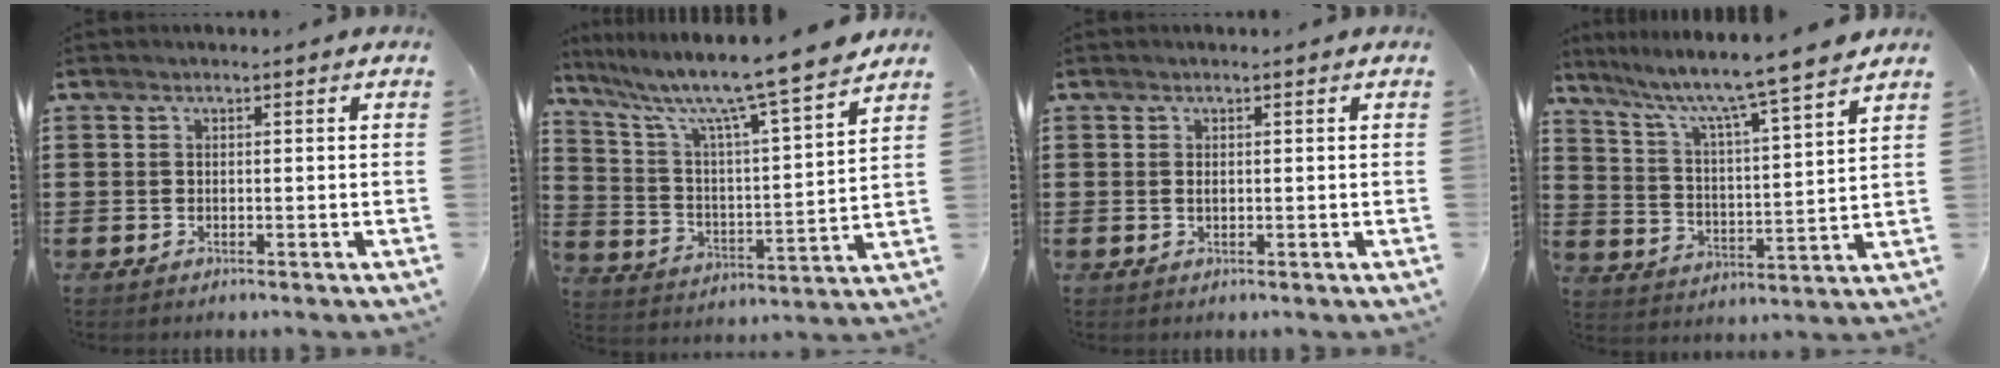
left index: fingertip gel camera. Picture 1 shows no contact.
{"total": 9.9, "force": [8.2, -0.4, 5.4], "torque": [-0.139, -0.062, 0.129]}
{"total": 0.8, "force": [0.1, 0.3, 0.7], "torque": [-0.016, 0.000, 0.002]}
{"total": 7.0, "force": [6.0, -0.6, 3.6], "torque": [-0.095, -0.050, 0.093]}